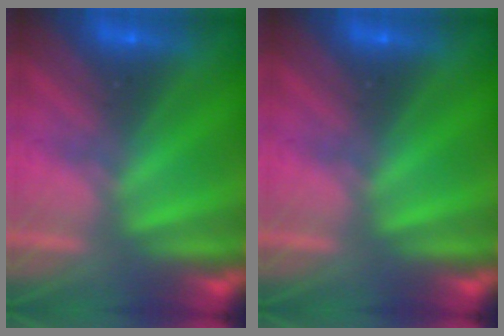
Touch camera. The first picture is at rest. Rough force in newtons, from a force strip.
{"total": 0.0}